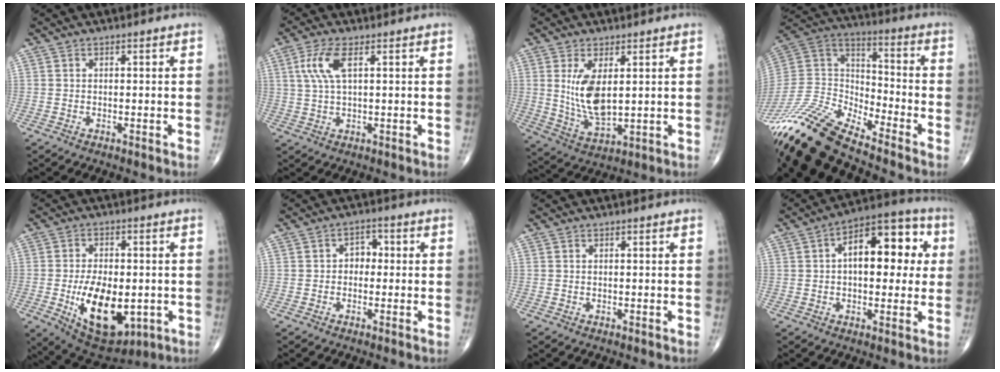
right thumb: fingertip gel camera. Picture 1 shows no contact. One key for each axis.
{"total": 5.9, "fx": 1.9, "fy": 1.9, "fz": 5.2, "tx": -0.132, "ty": 0.004, "tz": 0.042}
{"total": 9.5, "fx": 1.9, "fy": 4.3, "fz": 8.3, "tx": -0.154, "ty": -0.023, "tz": 0.049}
{"total": 16.3, "fx": -14.8, "fy": 2.2, "fz": 6.3, "tx": -0.125, "ty": 0.071, "tz": -0.293}
{"total": 15.9, "fx": -3.4, "fy": 8.5, "fz": 12.9, "tx": -0.188, "ty": -0.006, "tz": -0.034}
{"total": 3.2, "fx": -0.2, "fy": 2.5, "fz": 2.0, "tx": -0.009, "ty": 0.016, "tz": -0.012}
{"total": 0.0}
{"total": 15.5, "fx": 2.7, "fy": 8.1, "fz": 12.9, "tx": -0.148, "ty": 0.027, "tz": 0.031}